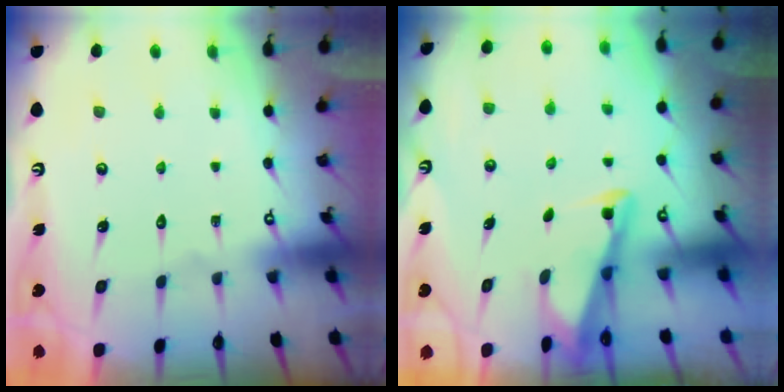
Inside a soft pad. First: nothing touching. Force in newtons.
{"total": 2.8, "press": 2.8, "slide": 0.3}